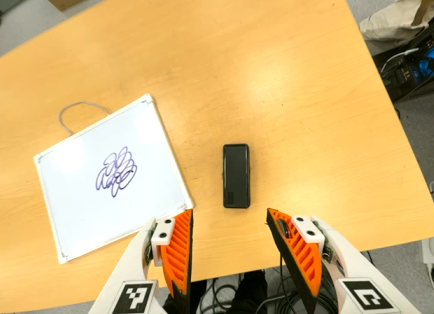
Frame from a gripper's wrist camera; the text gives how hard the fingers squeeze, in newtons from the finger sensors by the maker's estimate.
{"total": 0.0}